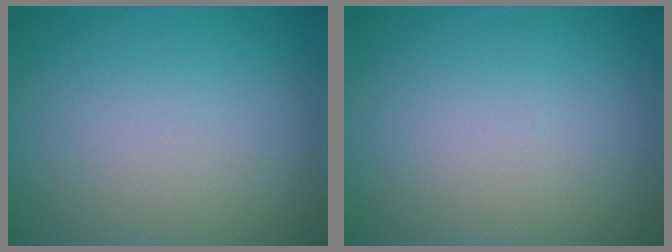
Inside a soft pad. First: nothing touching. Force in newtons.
{"total": 0.0}